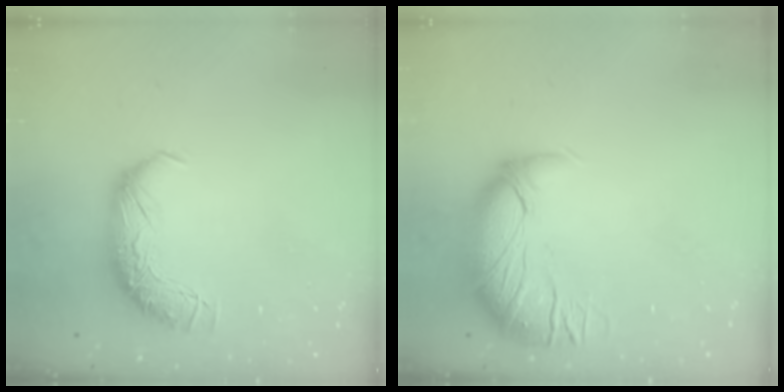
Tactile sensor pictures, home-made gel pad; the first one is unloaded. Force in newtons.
{"total": 2.9, "press": 1.6, "slide": 2.3}